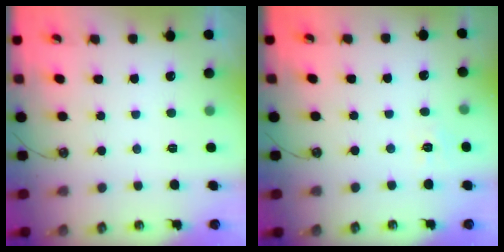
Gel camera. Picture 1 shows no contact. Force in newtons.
{"total": 2.7, "press": 2.7, "slide": 0.5}